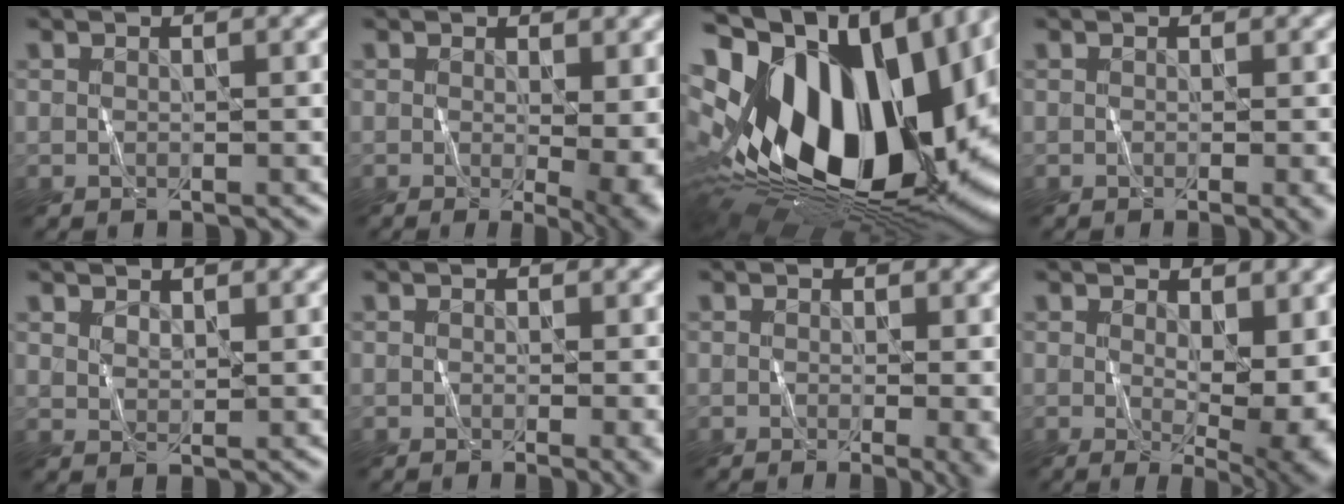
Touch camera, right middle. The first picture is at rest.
{"total": 6.0, "force": [-0.6, 2.0, 5.7], "torque": [-0.062, -0.015, -0.005]}
{"total": 21.7, "force": [1.2, 13.8, 16.7], "torque": [-0.341, -0.034, 0.040]}
{"total": 2.1, "force": [-0.4, 0.5, 1.9], "torque": [-0.018, -0.005, -0.005]}
{"total": 1.5, "force": [1.2, 0.6, 0.7], "torque": [-0.017, -0.003, 0.027]}
{"total": 2.4, "force": [-0.4, 0.5, 2.3], "torque": [-0.024, -0.007, -0.007]}
{"total": 4.6, "force": [-0.6, 1.7, 4.2], "torque": [-0.032, -0.009, -0.005]}
{"total": 7.0, "force": [0.1, 2.8, 6.4], "torque": [-0.094, -0.014, 0.006]}